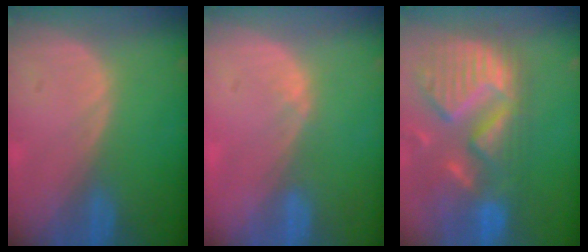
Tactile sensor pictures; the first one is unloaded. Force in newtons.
{"total": 1.0, "press": 0.8, "slide": 0.6}
{"total": 14.0, "press": 11.7, "slide": 7.8}